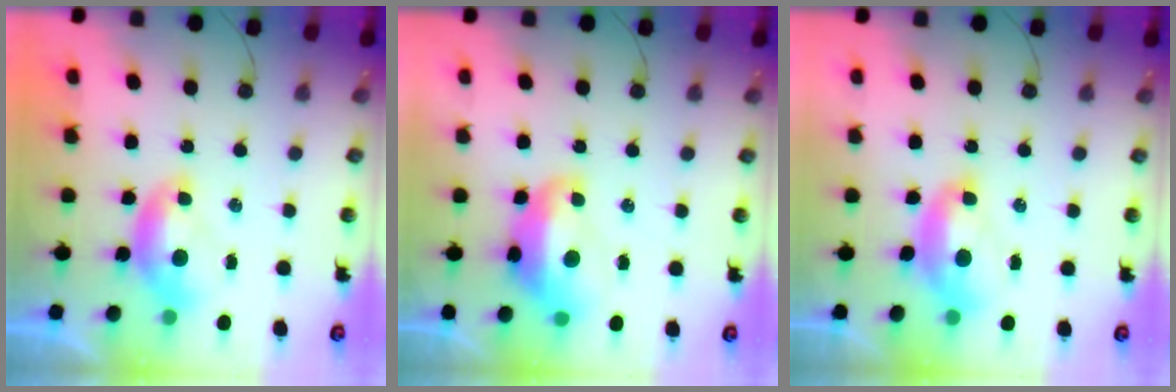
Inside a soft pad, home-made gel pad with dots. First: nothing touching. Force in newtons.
{"total": 4.1, "press": 4.0, "slide": 0.8}
{"total": 2.0, "press": 1.9, "slide": 0.7}